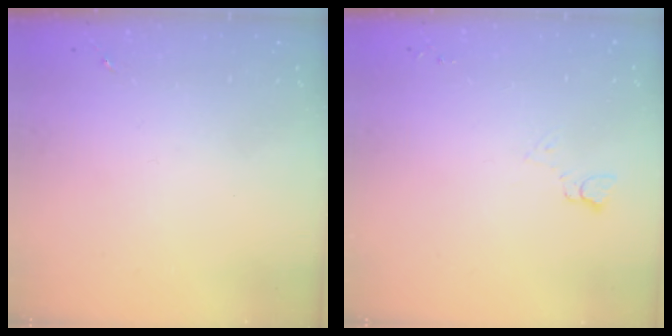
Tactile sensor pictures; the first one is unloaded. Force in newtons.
{"total": 3.8, "press": 3.7, "slide": 0.5}